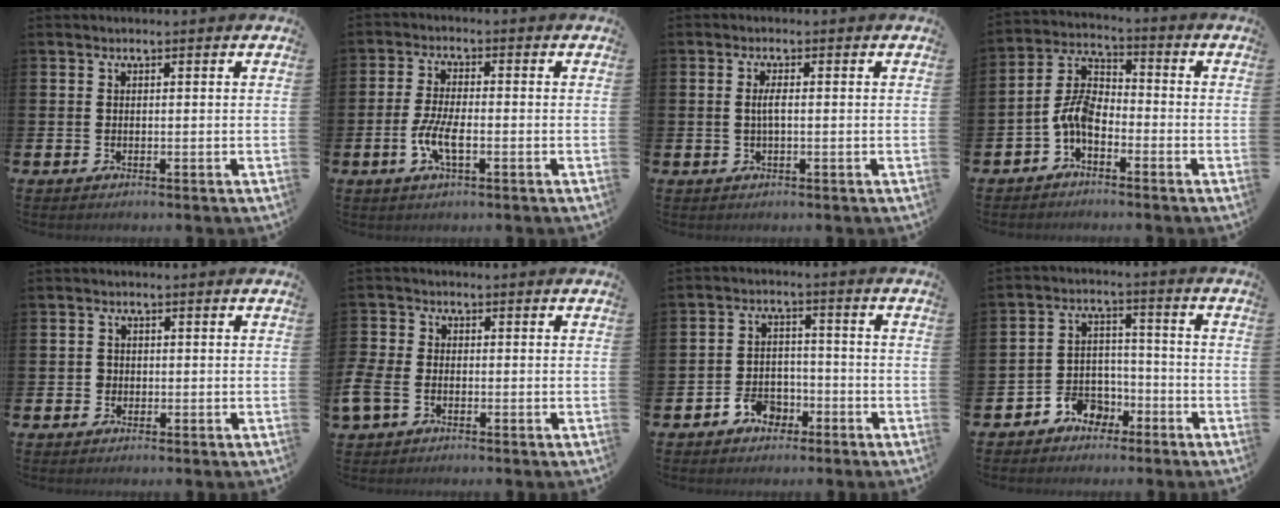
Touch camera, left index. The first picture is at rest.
{"total": 4.7, "force": [-1.4, 1.6, 4.2], "torque": [-0.091, 0.004, -0.027]}
{"total": 1.8, "force": [0.0, 0.4, 1.7], "torque": [-0.031, 0.002, -0.003]}
{"total": 5.6, "force": [-2.3, 3.1, 4.2], "torque": [-0.096, -0.007, -0.052]}
{"total": 1.2, "force": [-0.2, 1.1, 0.2], "torque": [0.002, 0.003, -0.008]}
{"total": 3.3, "force": [-1.4, 2.2, 2.0], "torque": [-0.049, 0.004, -0.031]}
{"total": 4.4, "force": [-3.1, 2.7, 1.5], "torque": [-0.030, 0.013, -0.061]}
{"total": 4.3, "force": [-3.0, 3.0, 0.4], "torque": [-0.017, 0.000, -0.063]}